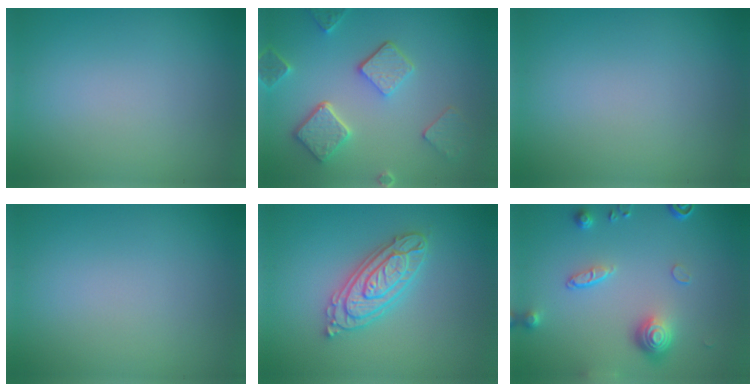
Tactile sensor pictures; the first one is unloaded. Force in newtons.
{"total": 5.1, "press": 3.9, "slide": 3.2}
{"total": 0.0}
{"total": 0.0}
{"total": 4.3, "press": 4.2, "slide": 0.8}
{"total": 4.2, "press": 3.2, "slide": 2.7}